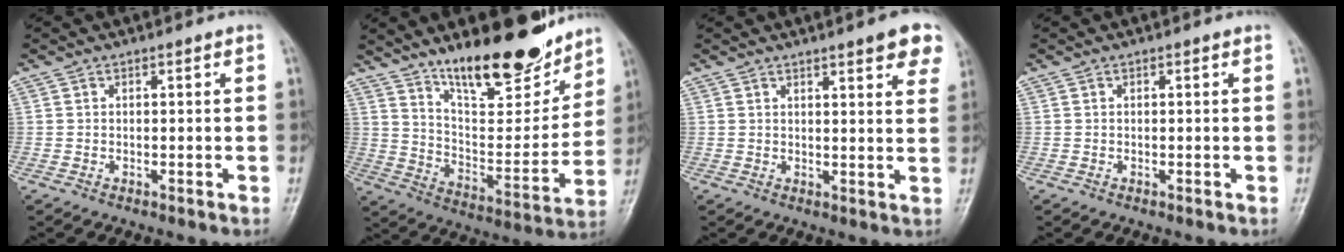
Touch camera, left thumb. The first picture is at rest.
{"total": 19.8, "force": [14.8, 6.2, 11.6], "torque": [-0.132, -0.098, 0.245]}
{"total": 7.8, "force": [5.1, 1.7, 5.7], "torque": [-0.048, -0.017, 0.057]}
{"total": 0.0}